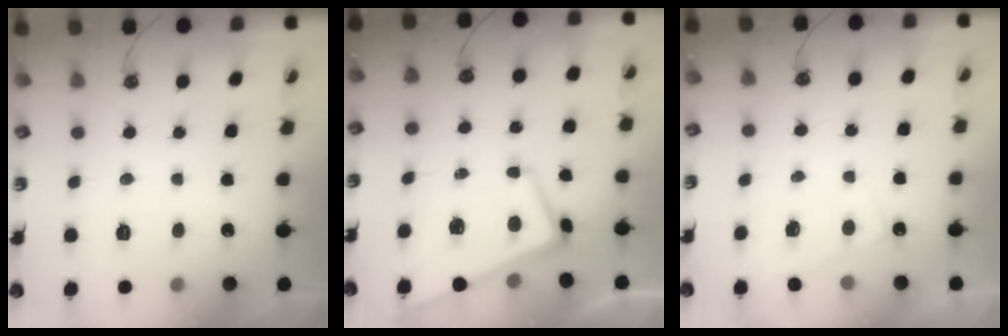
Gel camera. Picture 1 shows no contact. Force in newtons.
{"total": 1.2, "press": 0.9, "slide": 0.7}
{"total": 0.7, "press": 0.7, "slide": 0.2}